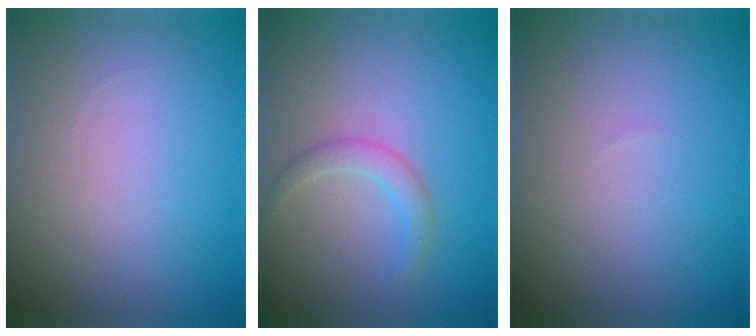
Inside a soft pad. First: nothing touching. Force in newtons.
{"total": 1.6, "press": 1.6, "slide": 0.1}
{"total": 0.0}